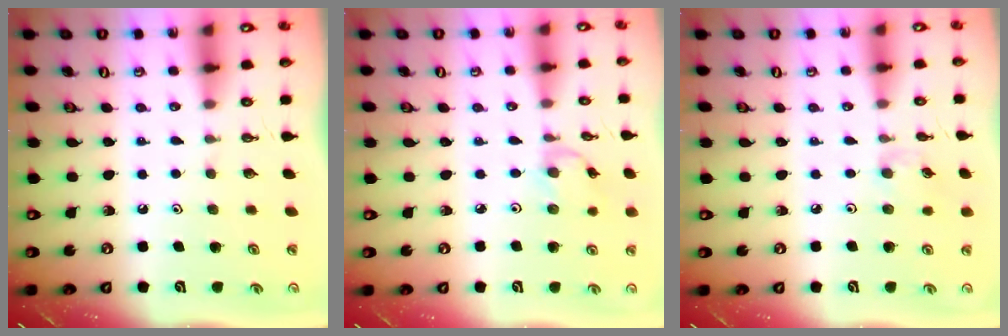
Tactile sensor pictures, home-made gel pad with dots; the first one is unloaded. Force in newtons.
{"total": 2.6, "press": 2.6, "slide": 0.3}
{"total": 4.0, "press": 3.9, "slide": 0.6}